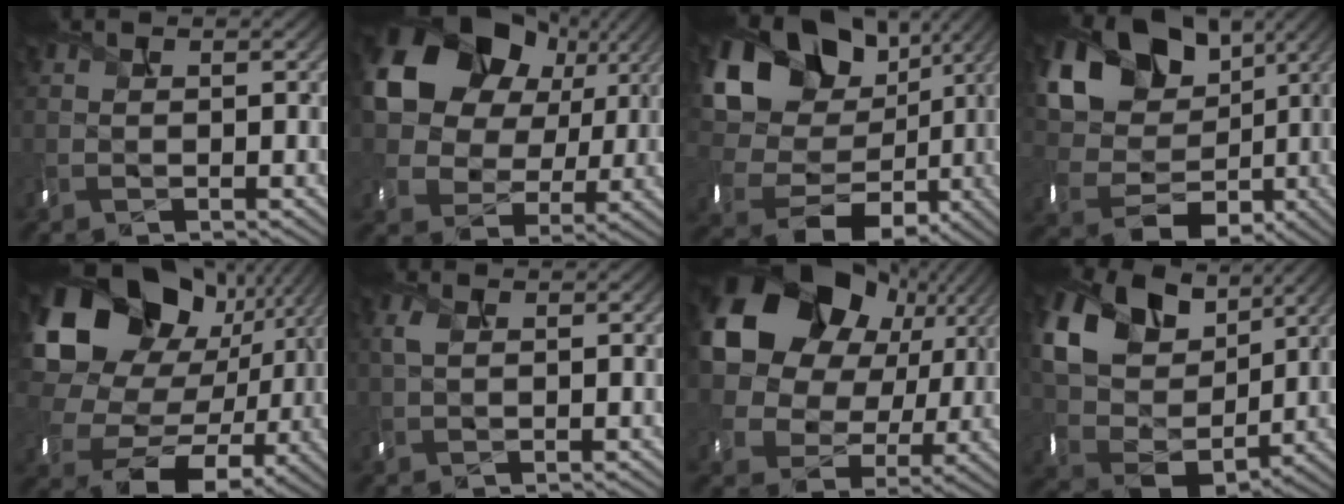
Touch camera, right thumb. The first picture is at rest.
{"total": 16.2, "force": [5.8, 12.6, 8.3], "torque": [-0.178, 0.025, 0.099]}
{"total": 17.4, "force": [2.8, 13.8, 10.3], "torque": [-0.210, -0.003, 0.065]}
{"total": 16.6, "force": [4.0, 13.4, 8.9], "torque": [-0.221, 0.012, 0.090]}
{"total": 19.4, "force": [2.9, 15.4, 11.4], "torque": [-0.256, -0.027, 0.078]}
{"total": 1.4, "force": [0.6, 0.7, 1.1], "torque": [-0.035, 0.003, 0.014]}
{"total": 18.7, "force": [6.2, 14.7, 9.6], "torque": [-0.214, 0.016, 0.120]}
{"total": 15.1, "force": [6.8, 11.0, 7.7], "torque": [-0.217, 0.027, 0.141]}